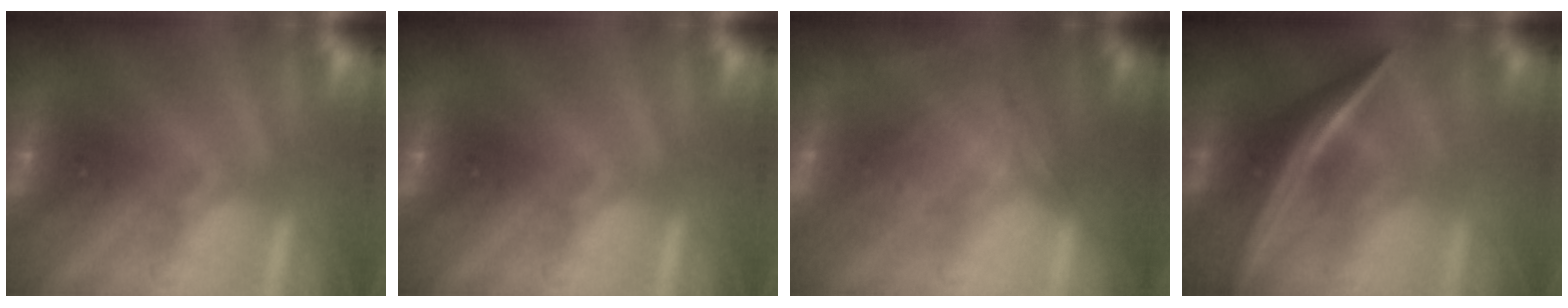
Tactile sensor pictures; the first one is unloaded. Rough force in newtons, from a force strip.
{"total": 0.0}
{"total": 1.1}
{"total": 2.7}